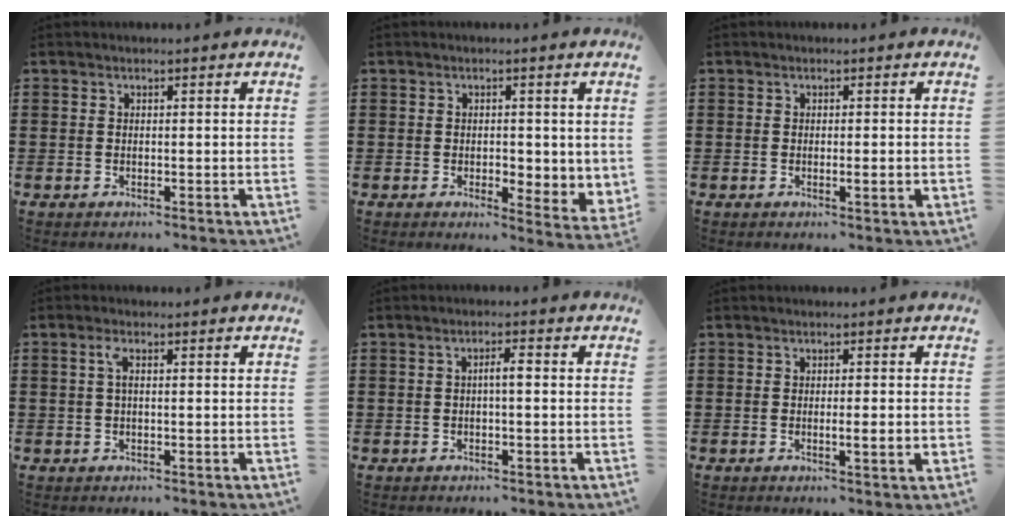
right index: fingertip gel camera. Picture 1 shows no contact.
{"total": 2.4, "force": [0.3, 1.6, 1.8], "torque": [-0.032, 0.001, 0.003]}
{"total": 1.6, "force": [-0.3, 0.0, 1.6], "torque": [-0.026, -0.007, -0.005]}
{"total": 2.0, "force": [0.2, 0.4, 1.9], "torque": [-0.039, 0.004, 0.002]}
{"total": 2.0, "force": [-0.2, 0.3, 2.0], "torque": [-0.037, 0.004, -0.006]}
{"total": 2.7, "force": [-0.5, 0.0, 2.6], "torque": [-0.043, -0.007, -0.009]}